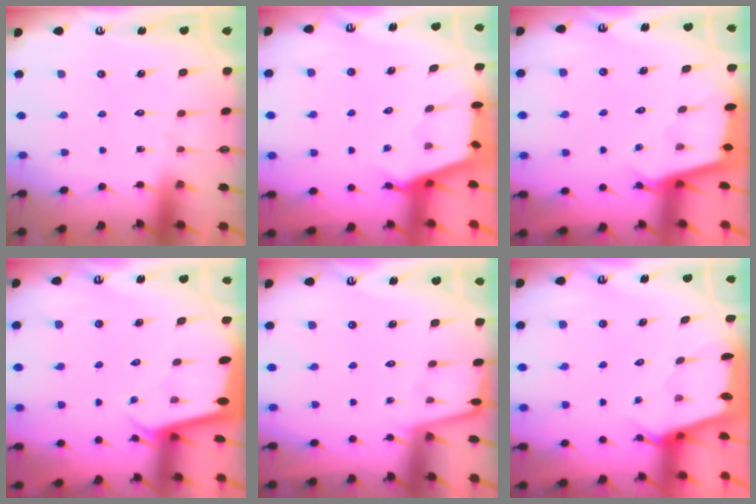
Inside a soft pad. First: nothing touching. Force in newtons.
{"total": 2.5, "press": 2.5, "slide": 0.3}
{"total": 2.4, "press": 2.4, "slide": 0.1}
{"total": 2.0, "press": 2.0, "slide": 0.1}
{"total": 2.3, "press": 2.3, "slide": 0.3}
{"total": 2.5, "press": 2.5, "slide": 0.3}